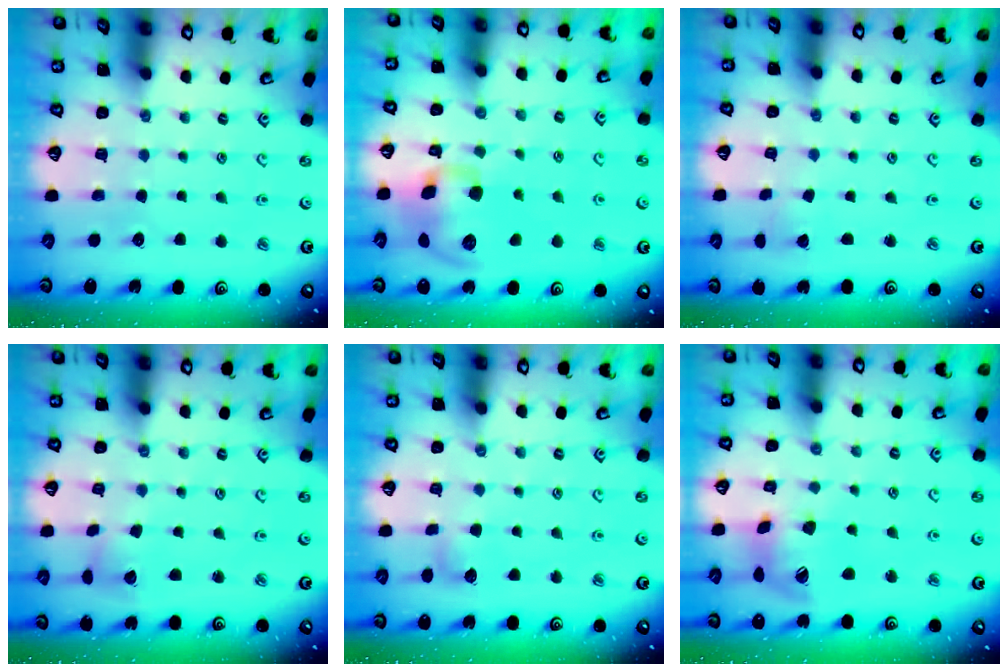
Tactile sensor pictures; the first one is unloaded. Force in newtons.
{"total": 14.3, "press": 14.1, "slide": 2.5}
{"total": 2.4, "press": 2.4, "slide": 0.2}
{"total": 2.1, "press": 2.1, "slide": 0.3}
{"total": 4.2, "press": 4.1, "slide": 0.6}
{"total": 14.7, "press": 14.6, "slide": 1.8}